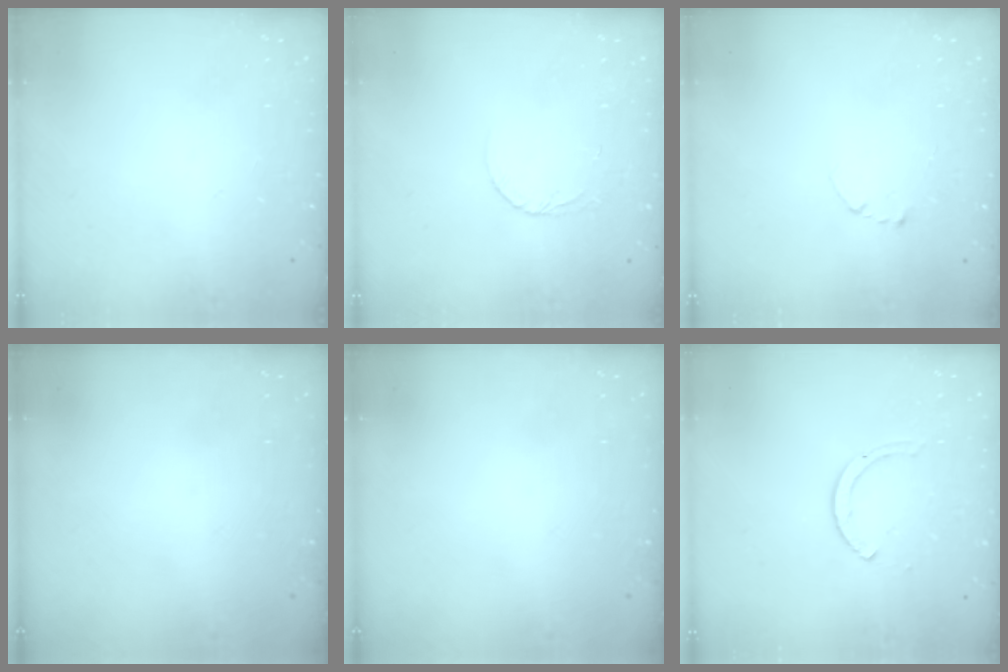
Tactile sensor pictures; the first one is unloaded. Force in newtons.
{"total": 3.5, "press": 3.5, "slide": 0.3}
{"total": 2.3, "press": 2.3, "slide": 0.2}
{"total": 0.0}
{"total": 0.0}
{"total": 2.6, "press": 2.6, "slide": 0.3}